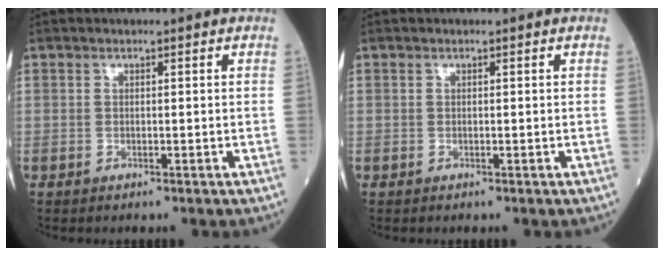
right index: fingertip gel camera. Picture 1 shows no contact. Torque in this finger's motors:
{"motor_torque": [0.63, 0.03, 0.25, 0.06]}